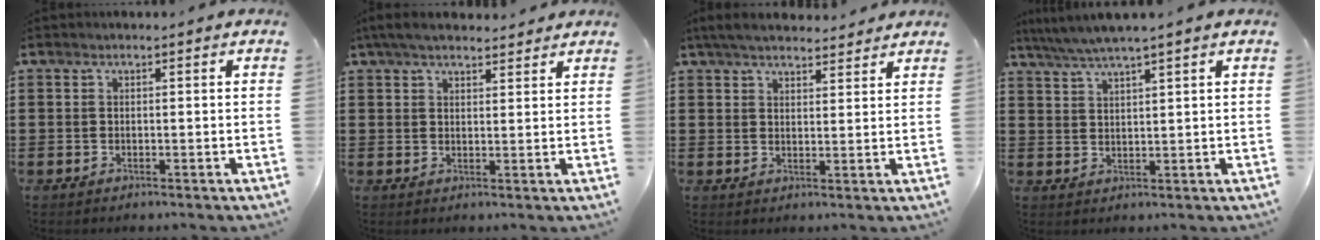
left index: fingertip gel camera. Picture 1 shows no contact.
{"total": 4.1, "force": [3.7, 1.0, 1.6], "torque": [-0.042, -0.005, 0.070]}
{"total": 4.6, "force": [4.3, 0.9, 1.5], "torque": [-0.043, -0.007, 0.079]}
{"total": 3.7, "force": [3.2, -0.4, 1.9], "torque": [-0.044, -0.008, 0.057]}